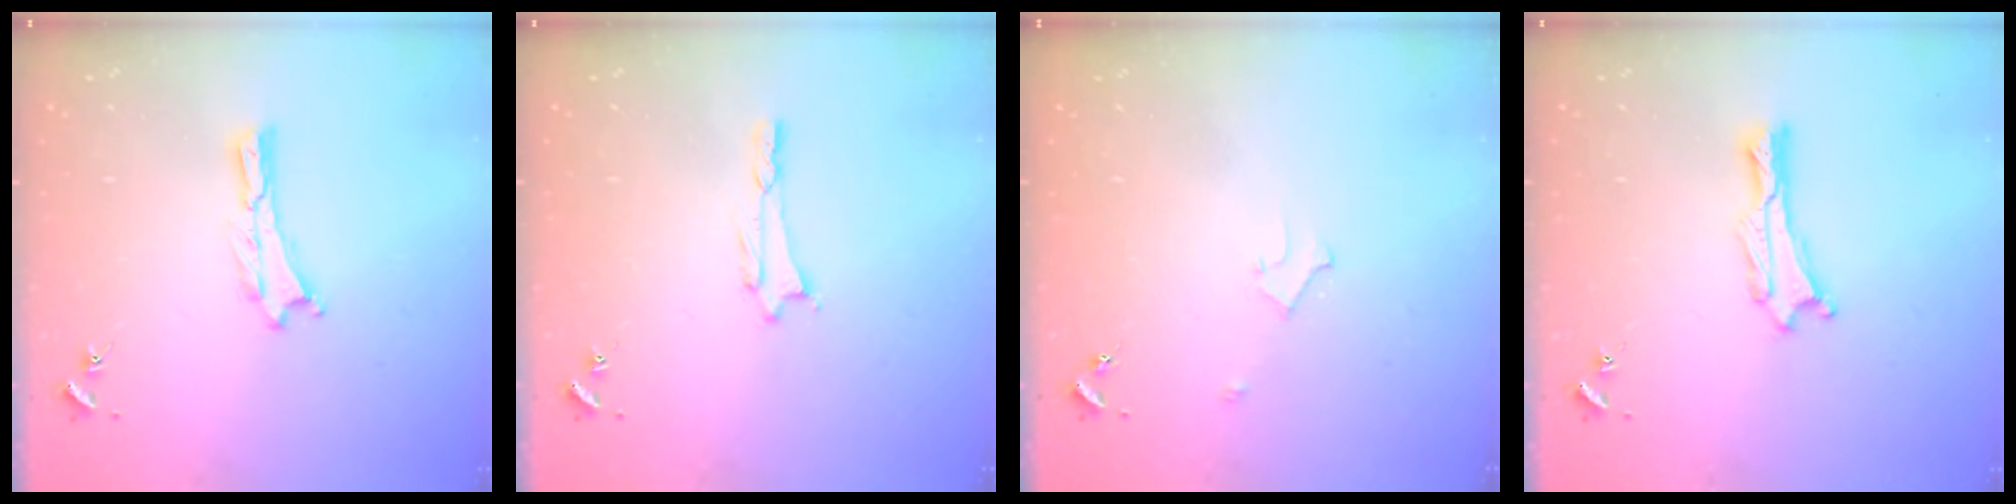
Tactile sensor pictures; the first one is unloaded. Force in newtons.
{"total": 0.7, "press": 0.7, "slide": 0.1}
{"total": 2.2, "press": 2.2, "slide": 0.2}
{"total": 0.8, "press": 0.7, "slide": 0.2}